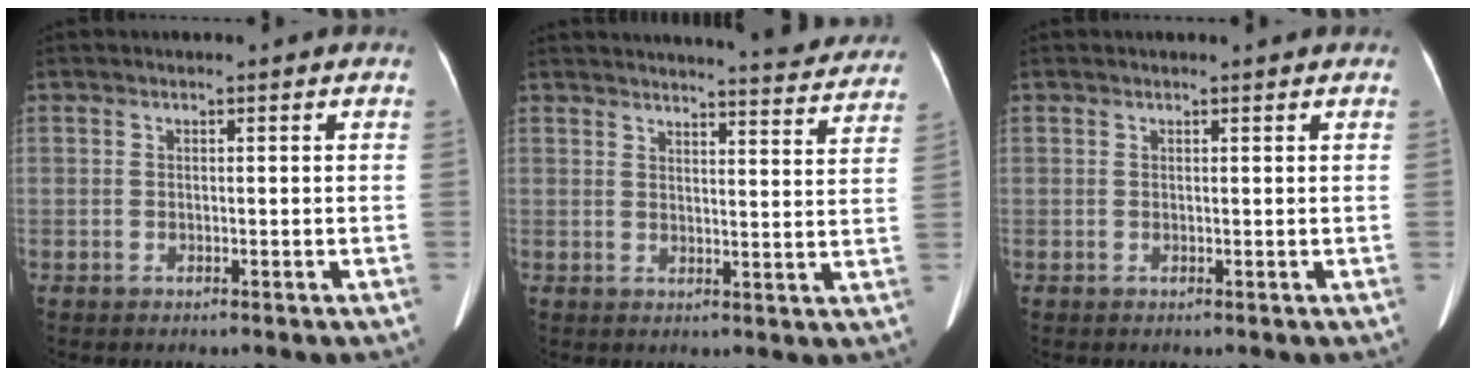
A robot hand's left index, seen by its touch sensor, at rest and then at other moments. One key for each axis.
{"total": 14.3, "fx": 13.8, "fy": 0.9, "fz": 3.7, "tx": -0.040, "ty": -0.041, "tz": 0.148}
{"total": 1.2, "fx": 1.1, "fy": 0.0, "fz": 0.3, "tx": -0.011, "ty": 0.006, "tz": 0.013}